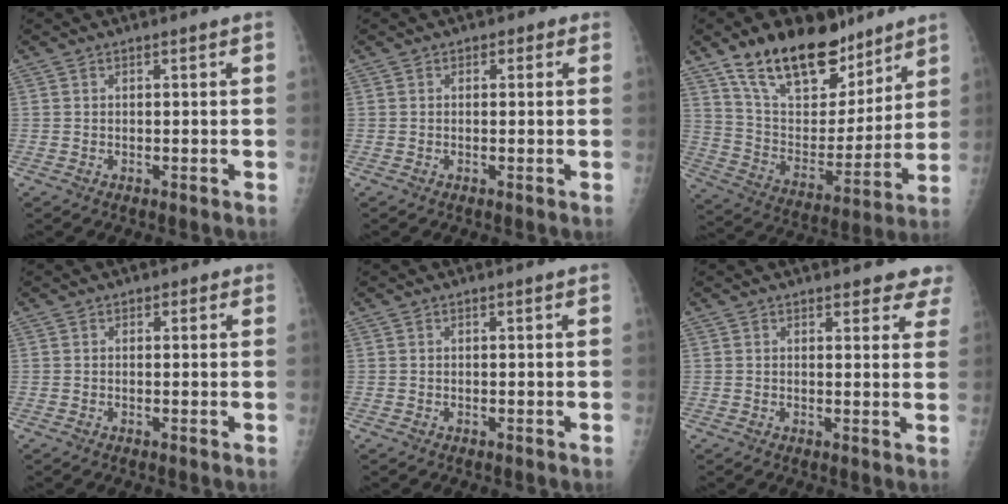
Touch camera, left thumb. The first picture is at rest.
{"total": 1.5, "force": [0.6, 1.2, 0.7], "torque": [0.007, 0.002, -0.001]}
{"total": 22.2, "force": [15.3, 11.2, 11.6], "torque": [-0.149, -0.070, 0.264]}
{"total": 1.1, "force": [0.5, 0.9, 0.4], "torque": [0.008, 0.001, 0.001]}
{"total": 0.0}
{"total": 5.9, "force": [5.3, 2.1, 1.6], "torque": [0.024, -0.023, 0.044]}